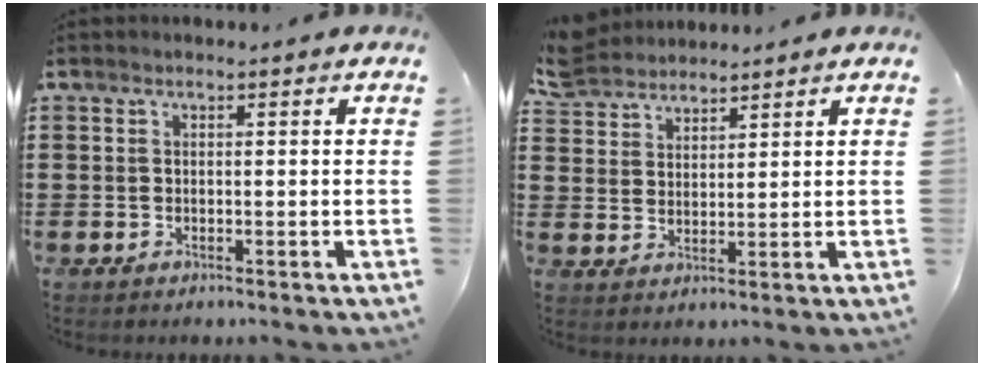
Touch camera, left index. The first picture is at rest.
{"total": 4.9, "force": [4.6, 1.7, 0.5], "torque": [-0.029, -0.009, 0.087]}